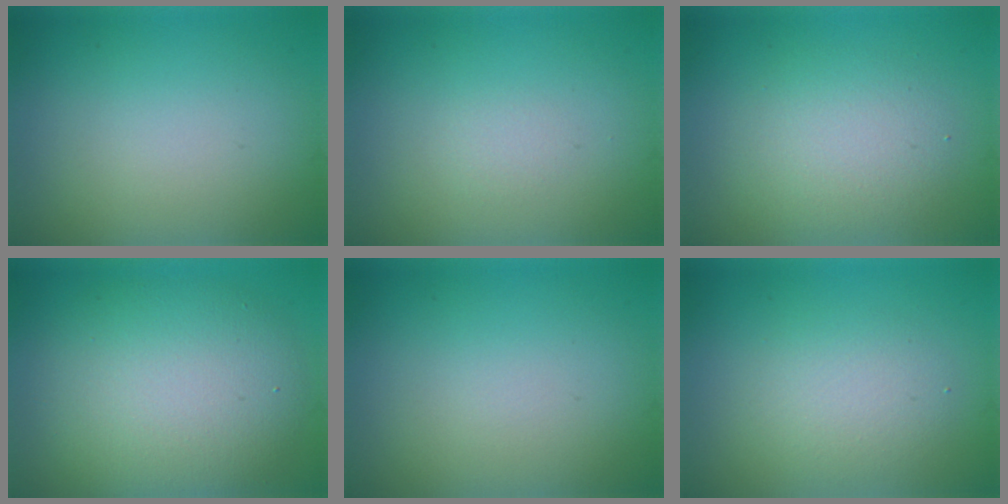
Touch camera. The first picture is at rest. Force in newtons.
{"total": 0.5, "press": 0.5, "slide": 0.0}
{"total": 3.8, "press": 3.8, "slide": 0.4}
{"total": 8.7, "press": 8.7, "slide": 0.6}
{"total": 0.0}
{"total": 2.9, "press": 2.8, "slide": 0.3}